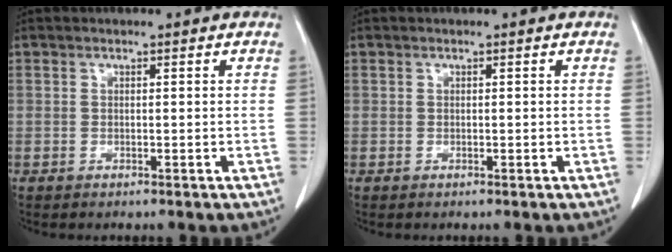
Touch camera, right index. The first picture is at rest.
{"total": 0.0}